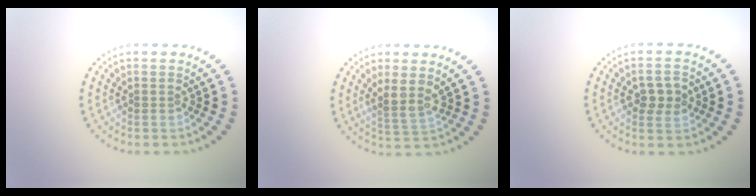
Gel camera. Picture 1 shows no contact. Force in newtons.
{"total": 2.5, "press": 2.1, "slide": 1.5}
{"total": 2.5, "press": 2.5, "slide": 0.1}